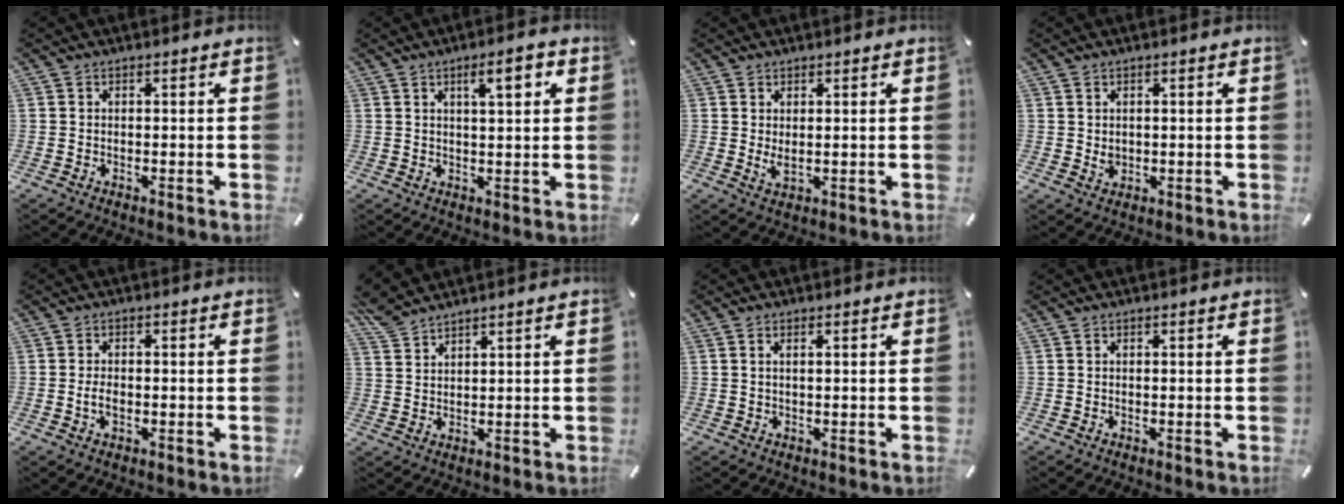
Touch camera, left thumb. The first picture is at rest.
{"total": 6.2, "force": [2.8, 1.6, 5.3], "torque": [-0.079, -0.008, 0.039]}
{"total": 2.6, "force": [0.6, 1.1, 2.3], "torque": [-0.051, -0.008, 0.005]}
{"total": 1.9, "force": [0.3, 1.7, 0.8], "torque": [-0.009, 0.001, 0.004]}
{"total": 2.9, "force": [-0.7, 1.7, 2.3], "torque": [-0.047, 0.001, -0.013]}
{"total": 4.7, "force": [4.4, 0.7, 1.5], "torque": [-0.042, -0.018, 0.085]}
{"total": 1.0, "force": [0.3, 0.1, 1.0], "torque": [-0.020, -0.002, 0.005]}
{"total": 0.0}